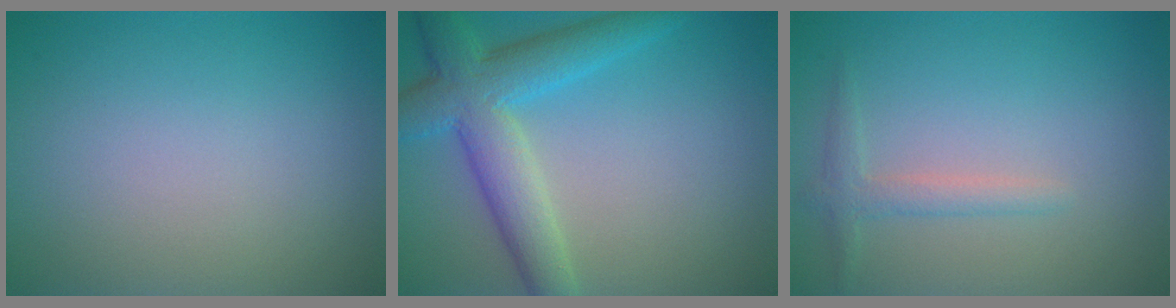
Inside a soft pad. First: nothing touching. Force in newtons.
{"total": 5.4, "press": 5.4, "slide": 0.4}
{"total": 1.8, "press": 1.7, "slide": 0.1}